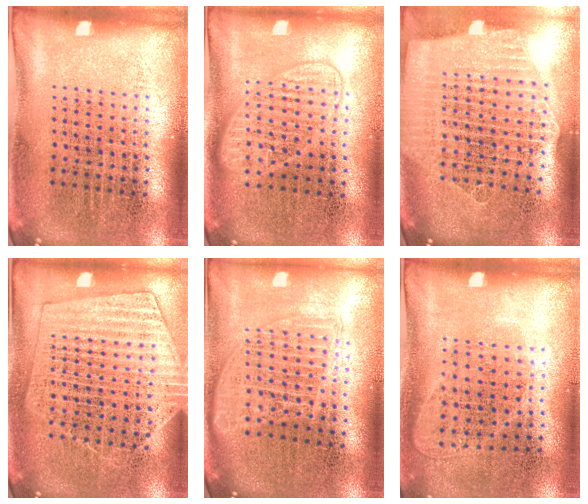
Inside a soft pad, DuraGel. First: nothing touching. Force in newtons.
{"total": 1.5, "press": 1.4, "slide": 0.3}
{"total": 2.6, "press": 2.2, "slide": 1.3}
{"total": 1.4, "press": 1.4, "slide": 0.3}
{"total": 1.6, "press": 1.4, "slide": 0.8}
{"total": 1.0, "press": 0.9, "slide": 0.5}